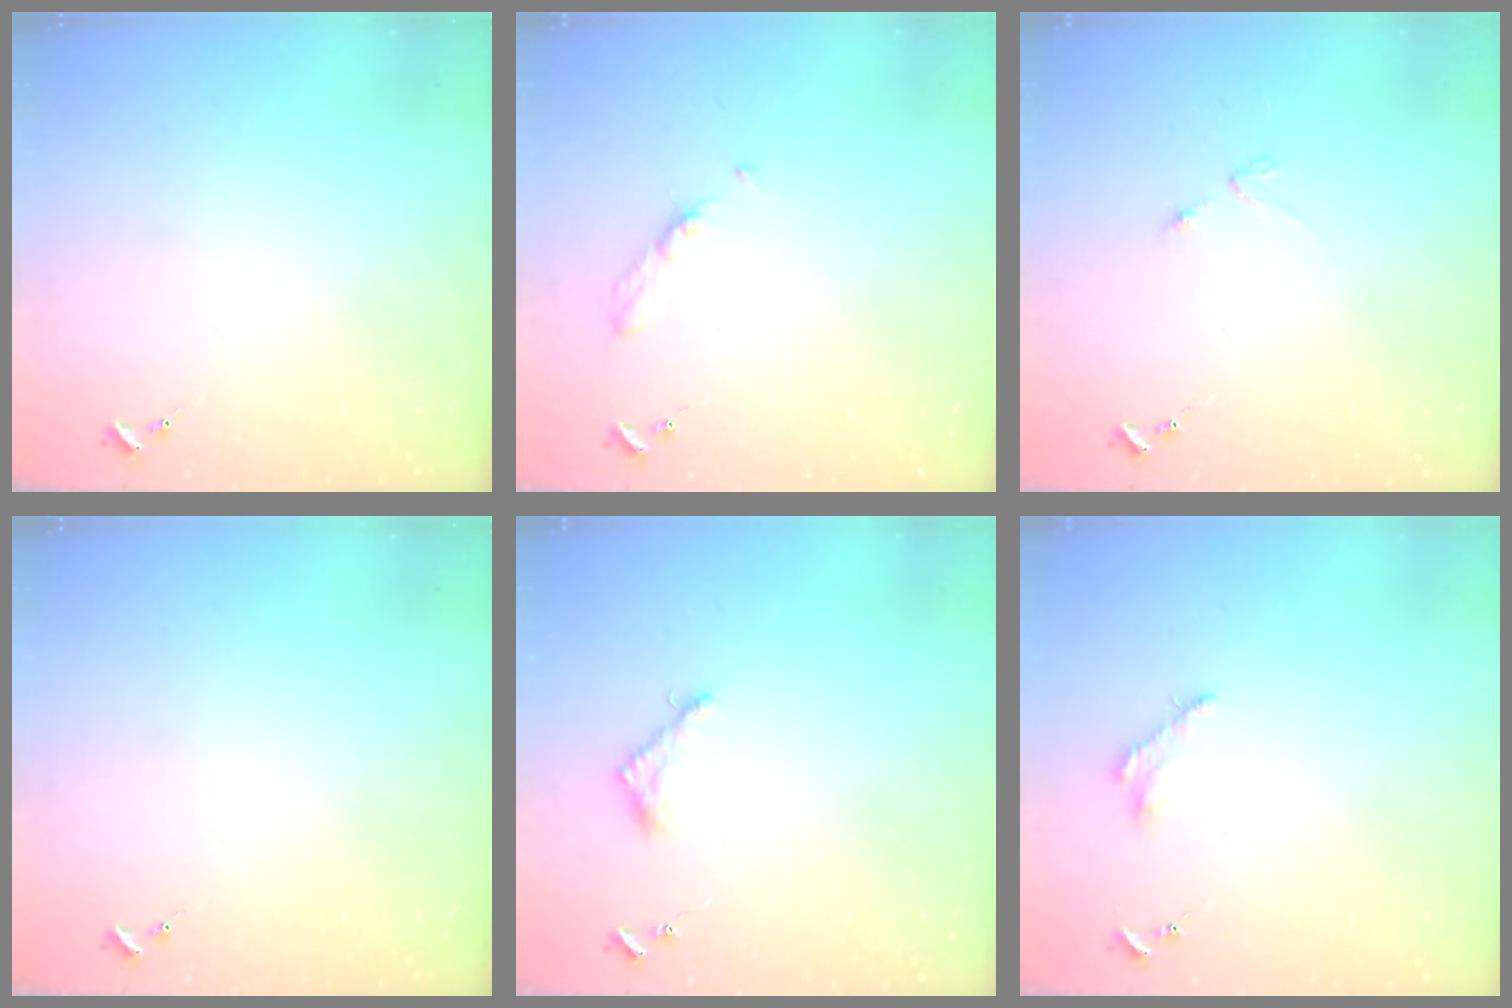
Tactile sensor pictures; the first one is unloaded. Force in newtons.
{"total": 4.1, "press": 4.1, "slide": 0.5}
{"total": 2.3, "press": 2.3, "slide": 0.3}
{"total": 0.0}
{"total": 3.9, "press": 3.9, "slide": 0.3}
{"total": 2.8, "press": 2.8, "slide": 0.3}